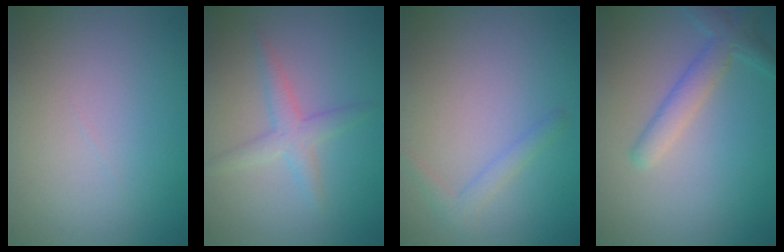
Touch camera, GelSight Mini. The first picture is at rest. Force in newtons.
{"total": 2.4, "press": 2.4, "slide": 0.0}
{"total": 1.4, "press": 1.4, "slide": 0.1}
{"total": 2.8, "press": 2.8, "slide": 0.1}